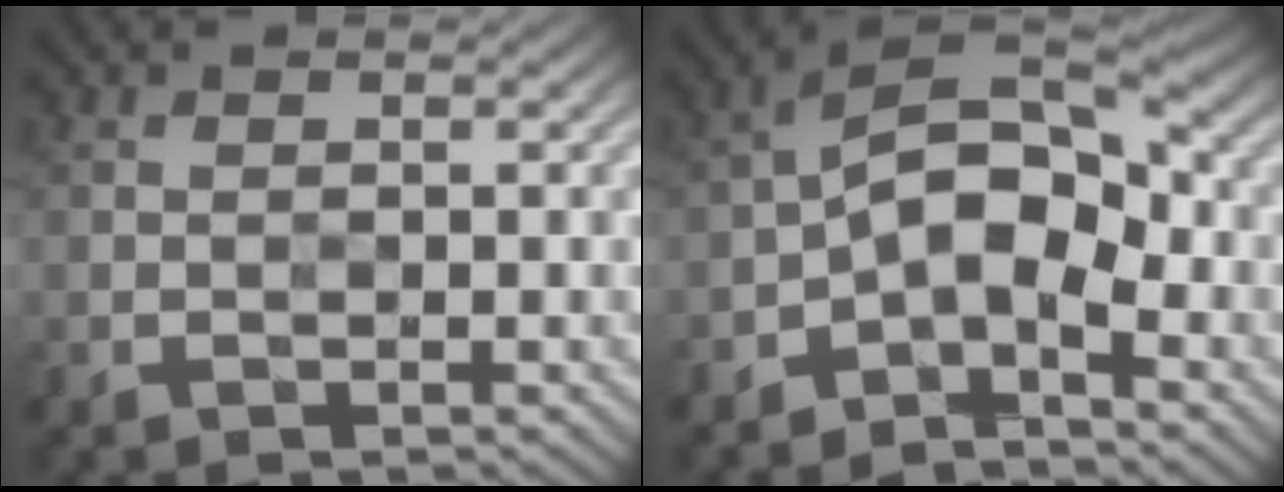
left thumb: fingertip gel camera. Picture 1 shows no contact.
{"total": 9.0, "force": [-3.2, 4.7, 6.9], "torque": [-0.112, 0.011, -0.075]}